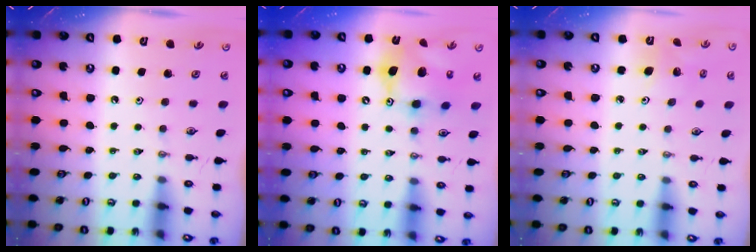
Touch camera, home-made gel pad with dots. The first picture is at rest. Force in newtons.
{"total": 12.5, "press": 12.5, "slide": 1.2}
{"total": 5.3, "press": 5.0, "slide": 1.7}